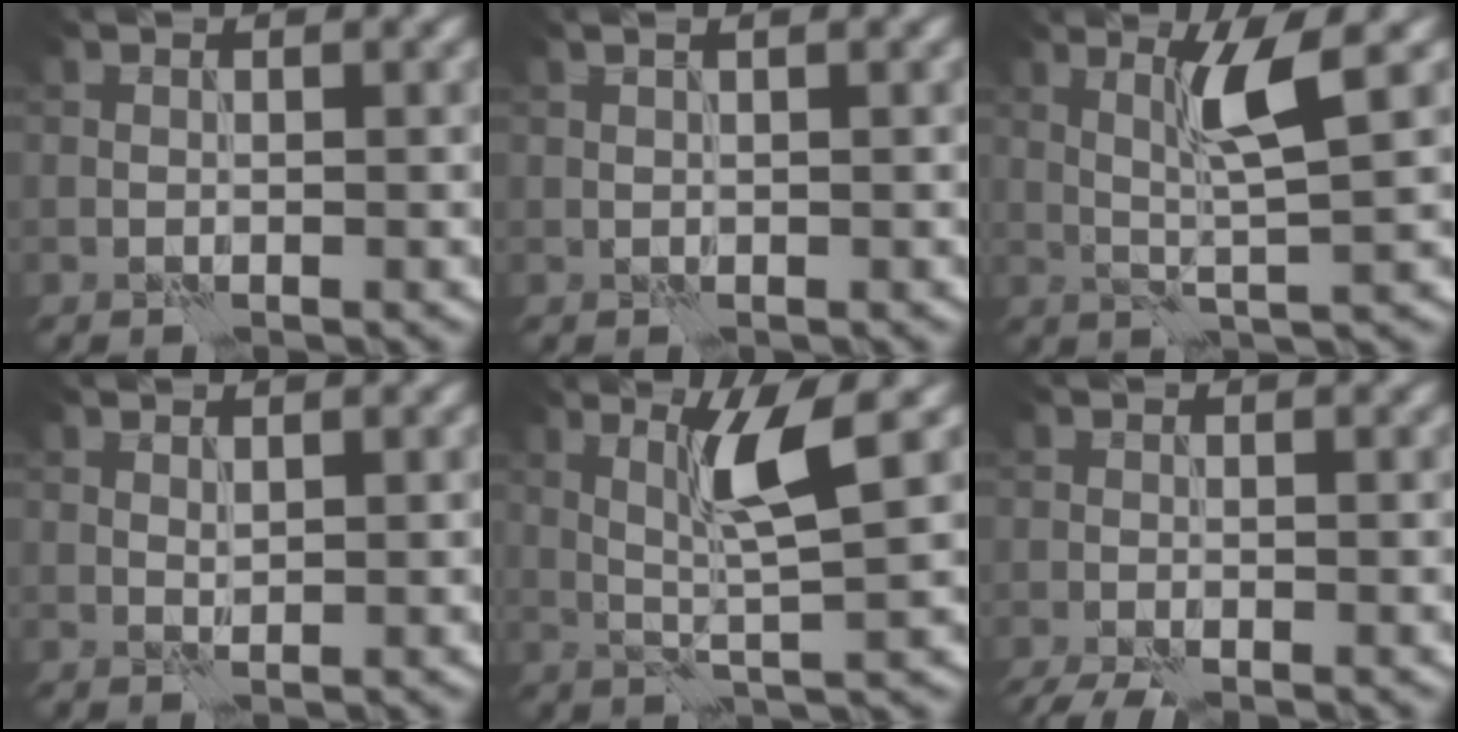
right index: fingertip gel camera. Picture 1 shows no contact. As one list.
[{"total": 1.1, "force": [0.7, 0.3, 0.9], "torque": [-0.014, -0.001, 0.007]}, {"total": 4.0, "force": [1.4, -0.2, 3.7], "torque": [-0.079, -0.003, 0.030]}, {"total": 0.7, "force": [0.5, 0.2, 0.4], "torque": [-0.008, -0.001, 0.010]}, {"total": 4.4, "force": [1.5, -0.2, 4.2], "torque": [-0.090, -0.005, 0.035]}, {"total": 2.9, "force": [-2.4, 0.4, 1.5], "torque": [-0.029, -0.008, -0.046]}]